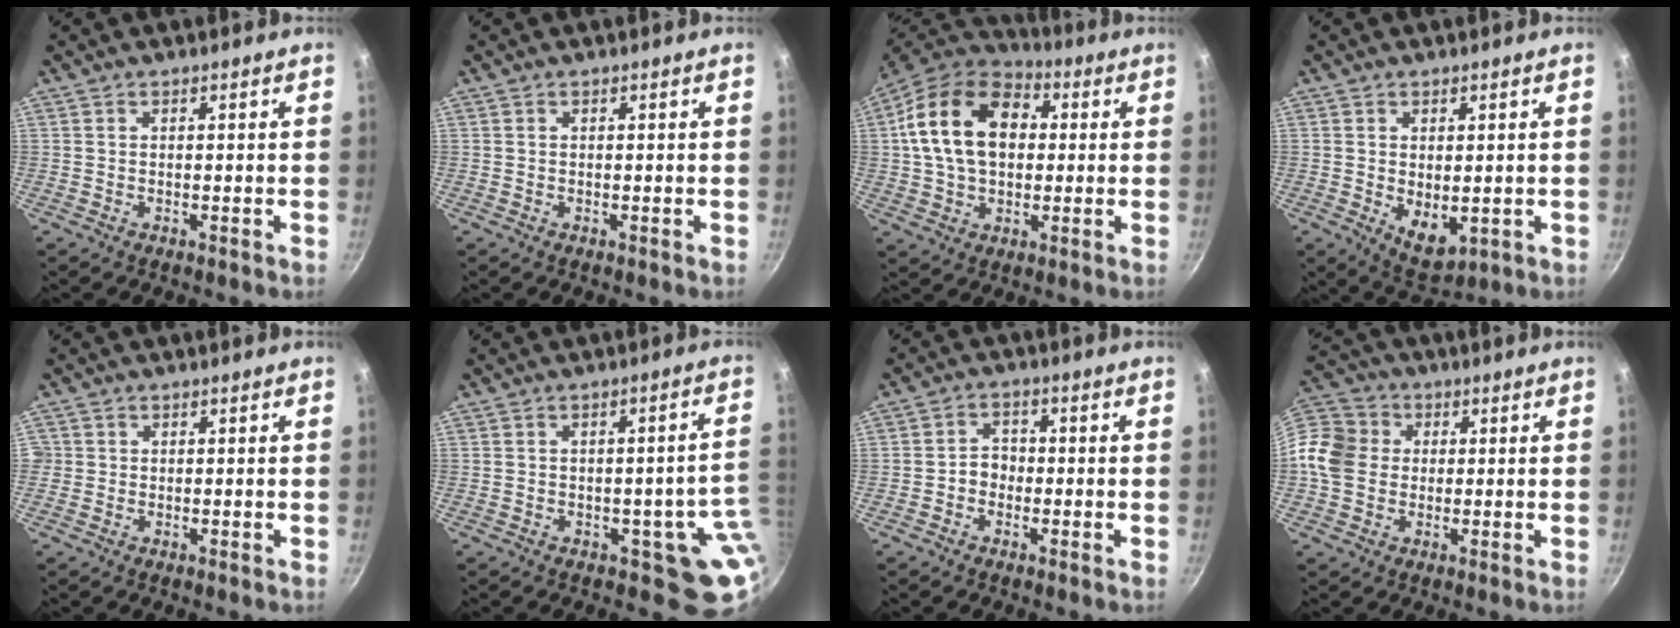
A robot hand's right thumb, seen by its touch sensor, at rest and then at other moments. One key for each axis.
{"total": 0.0}
{"total": 18.1, "fx": 2.8, "fy": 12.6, "fz": 12.7, "tx": -0.197, "ty": 0.023, "tz": 0.035}
{"total": 6.5, "fx": -0.1, "fy": 4.0, "fz": 5.1, "tx": -0.065, "ty": -0.018, "tz": 0.012}
{"total": 1.2, "fx": -0.2, "fy": 1.2, "fz": 0.2, "tx": 0.004, "ty": 0.003, "tz": -0.005}
{"total": 7.6, "fx": -1.1, "fy": 4.9, "fz": 5.8, "tx": -0.010, "ty": 0.013, "tz": -0.010}
{"total": 3.5, "fx": -1.2, "fy": 2.8, "fz": 1.6, "tx": -0.003, "ty": 0.020, "tz": -0.027}
{"total": 11.0, "fx": 0.1, "fy": 9.5, "fz": 5.5, "tx": -0.083, "ty": 0.022, "tz": -0.020}